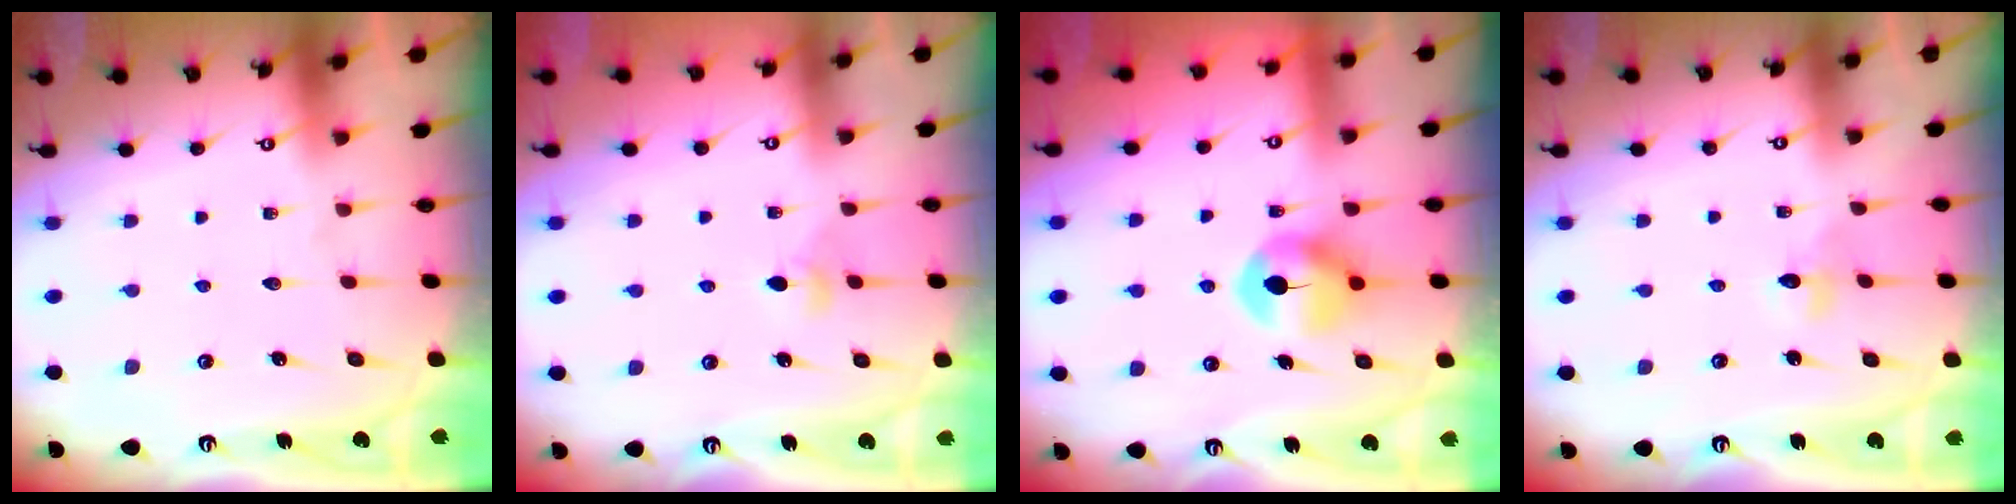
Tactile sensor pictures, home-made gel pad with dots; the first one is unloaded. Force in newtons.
{"total": 2.8, "press": 2.7, "slide": 0.4}
{"total": 8.5, "press": 8.5, "slide": 0.5}
{"total": 3.8, "press": 3.7, "slide": 0.6}